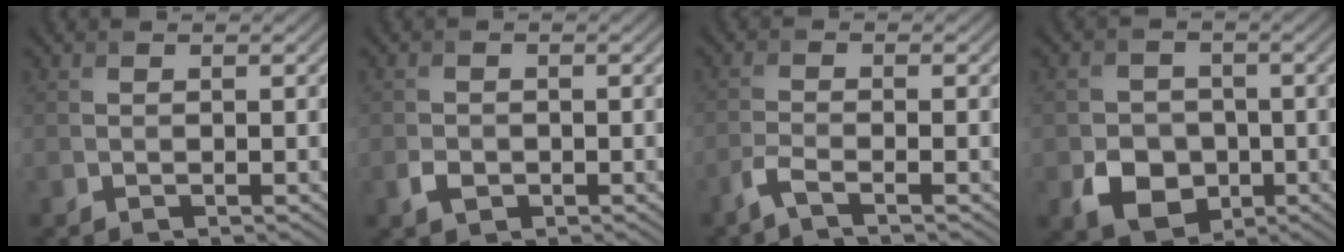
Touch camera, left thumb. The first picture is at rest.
{"total": 1.8, "force": [-0.7, 1.4, 0.9], "torque": [-0.019, -0.005, -0.015]}
{"total": 2.6, "force": [-1.8, 0.3, 1.8], "torque": [-0.038, -0.001, -0.050]}
{"total": 6.4, "force": [-2.0, 5.3, 3.0], "torque": [-0.056, -0.015, -0.041]}